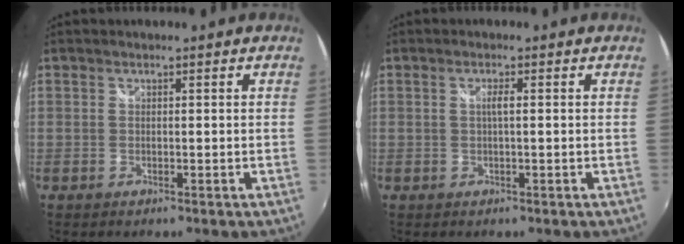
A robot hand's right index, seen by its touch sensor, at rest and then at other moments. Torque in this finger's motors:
{"motor_torque": [0.36, -0.15, 0.16, 0.06]}